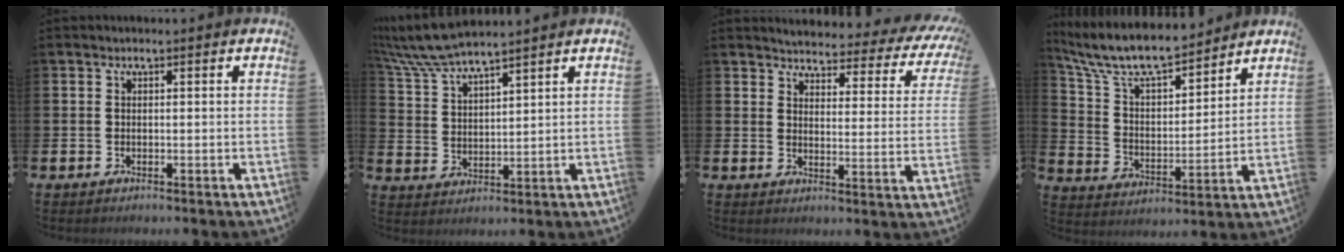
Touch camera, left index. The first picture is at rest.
{"total": 6.8, "force": [6.4, 0.4, 2.3], "torque": [-0.074, -0.026, 0.116]}
{"total": 3.2, "force": [2.9, 0.9, 0.6], "torque": [-0.031, -0.035, 0.042]}
{"total": 9.7, "force": [8.8, 2.2, 3.4], "torque": [-0.111, -0.053, 0.155]}